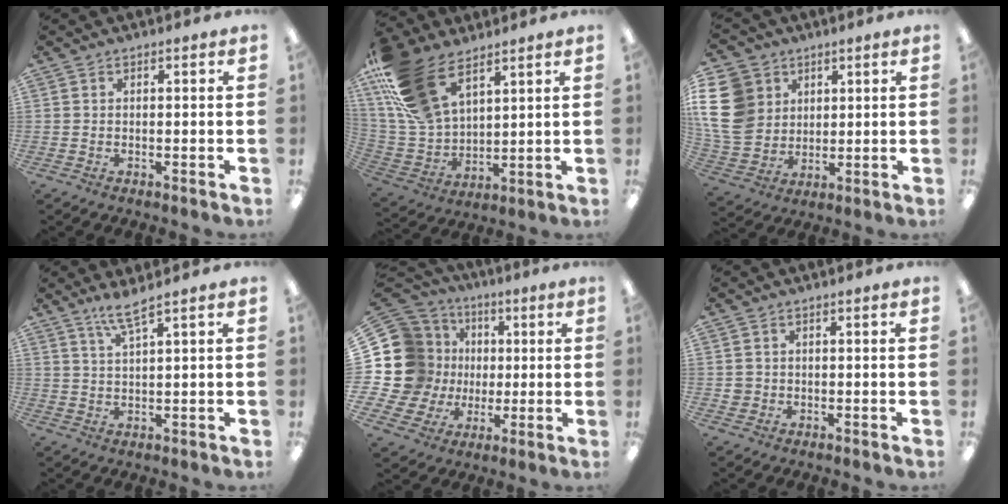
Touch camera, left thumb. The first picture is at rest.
{"total": 20.5, "force": [12.1, 11.1, 12.2], "torque": [-0.294, -0.049, 0.228]}
{"total": 15.4, "force": [4.2, 13.0, 7.1], "torque": [-0.160, -0.008, 0.085]}
{"total": 4.5, "force": [3.5, 0.0, 2.8], "torque": [-0.065, -0.008, 0.060]}
{"total": 17.3, "force": [1.6, 16.3, 5.7], "torque": [-0.146, -0.008, 0.067]}
{"total": 2.0, "force": [0.0, 2.0, 0.3], "torque": [-0.007, 0.005, -0.003]}